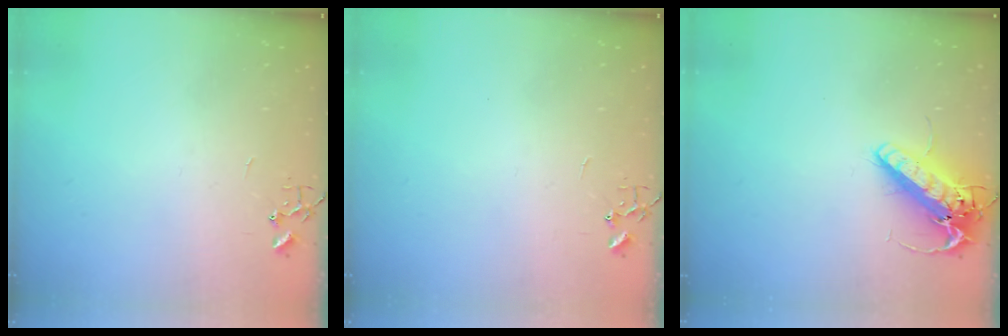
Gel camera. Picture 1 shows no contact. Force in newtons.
{"total": 0.0}
{"total": 15.6, "press": 15.3, "slide": 3.2}